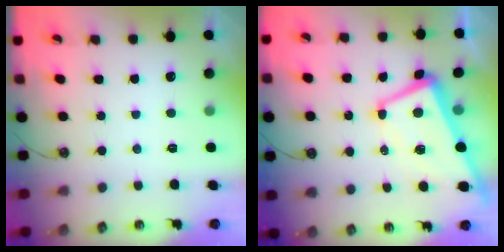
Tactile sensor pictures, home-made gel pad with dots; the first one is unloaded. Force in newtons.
{"total": 2.9, "press": 2.8, "slide": 0.9}